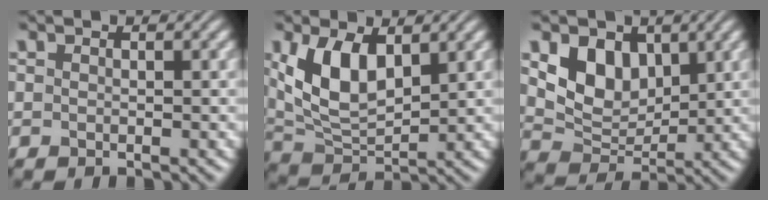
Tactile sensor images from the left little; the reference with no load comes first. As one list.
[{"total": 6.9, "force": [2.4, 3.5, 5.4], "torque": [-0.112, -0.002, 0.047]}, {"total": 5.2, "force": [2.2, 3.7, 3.0], "torque": [-0.061, -0.011, 0.039]}]